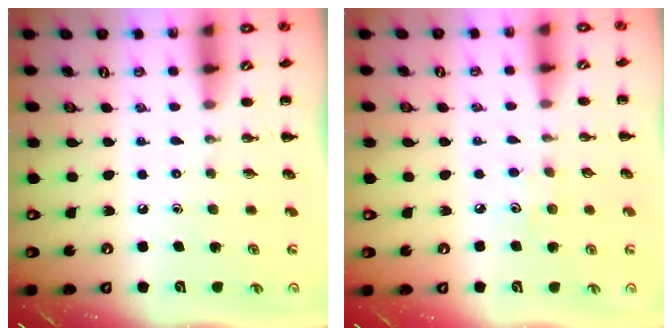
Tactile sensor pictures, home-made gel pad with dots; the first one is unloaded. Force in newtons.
{"total": 2.8, "press": 2.6, "slide": 0.8}